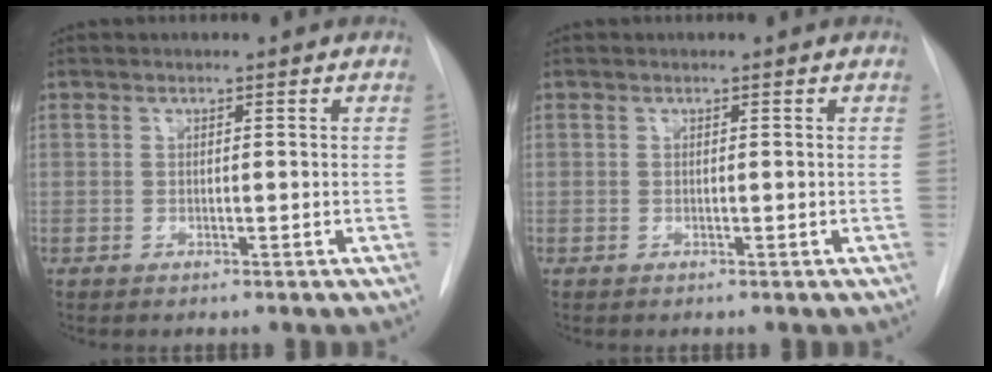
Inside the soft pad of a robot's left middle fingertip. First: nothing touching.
{"total": 0.0}